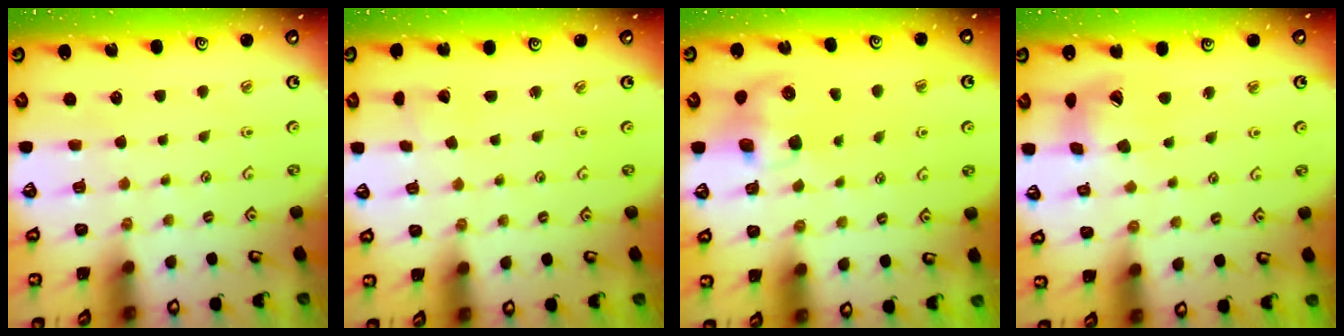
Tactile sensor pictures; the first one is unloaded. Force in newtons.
{"total": 1.6, "press": 1.6, "slide": 0.0}
{"total": 8.6, "press": 8.5, "slide": 1.1}
{"total": 14.2, "press": 14.1, "slide": 2.0}